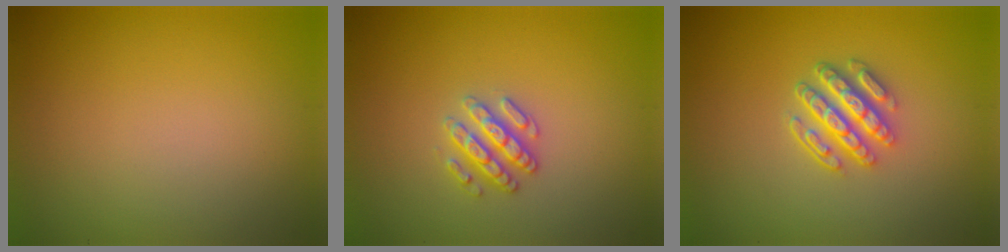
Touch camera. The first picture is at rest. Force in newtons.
{"total": 2.6, "press": 2.5, "slide": 0.4}
{"total": 4.3, "press": 3.4, "slide": 2.6}